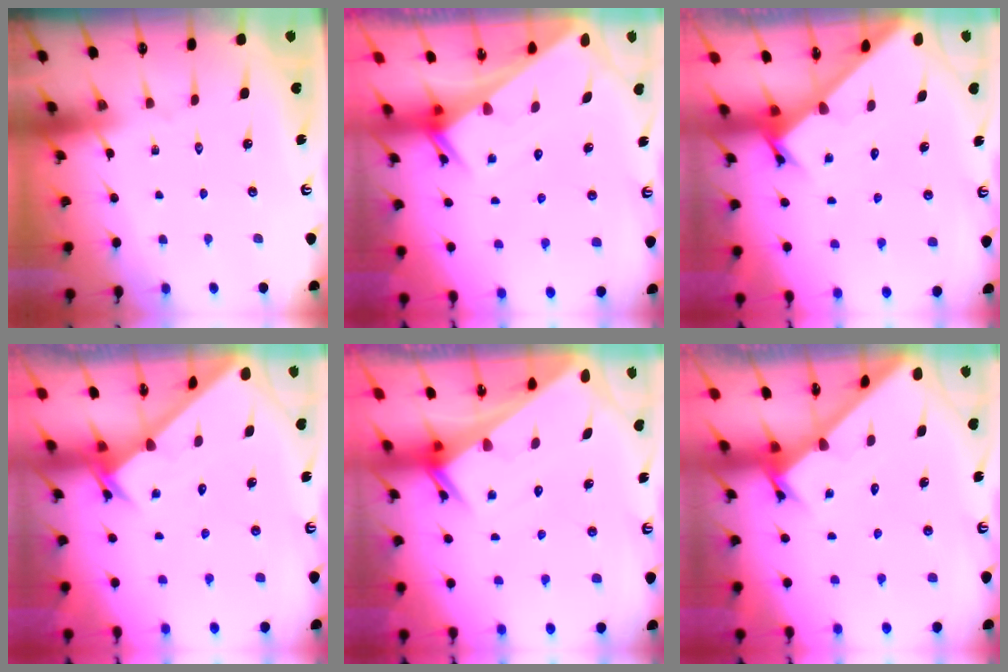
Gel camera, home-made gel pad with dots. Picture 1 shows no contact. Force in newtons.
{"total": 2.4, "press": 2.4, "slide": 0.1}
{"total": 2.2, "press": 2.2, "slide": 0.2}
{"total": 2.7, "press": 2.7, "slide": 0.2}
{"total": 3.5, "press": 3.5, "slide": 0.1}
{"total": 2.4, "press": 2.4, "slide": 0.1}